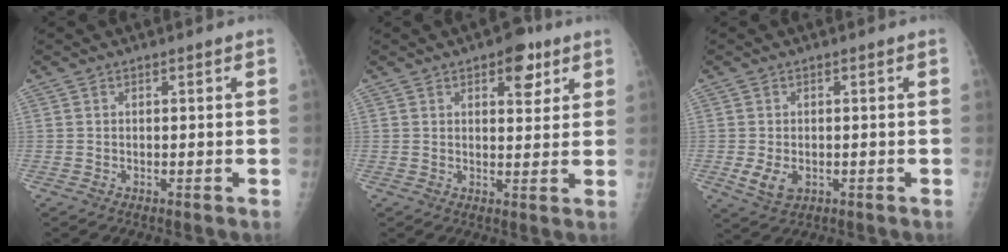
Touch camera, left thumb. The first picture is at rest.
{"total": 6.3, "force": [3.4, 3.3, 4.2], "torque": [-0.029, -0.014, 0.041]}
{"total": 4.1, "force": [-0.9, 2.8, 2.9], "torque": [-0.053, -0.007, -0.008]}